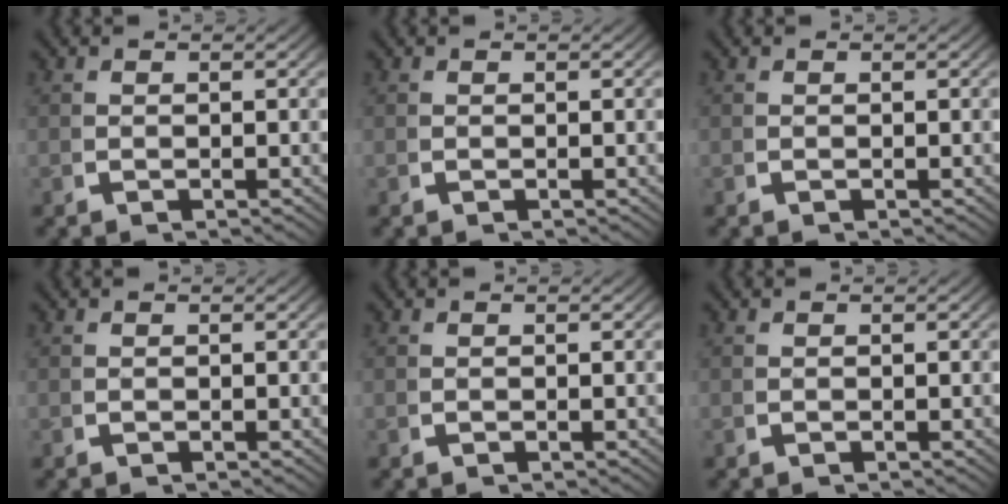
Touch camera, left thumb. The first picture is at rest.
{"total": 0.0}
{"total": 0.0}
{"total": 0.0}
{"total": 0.0}
{"total": 0.0}